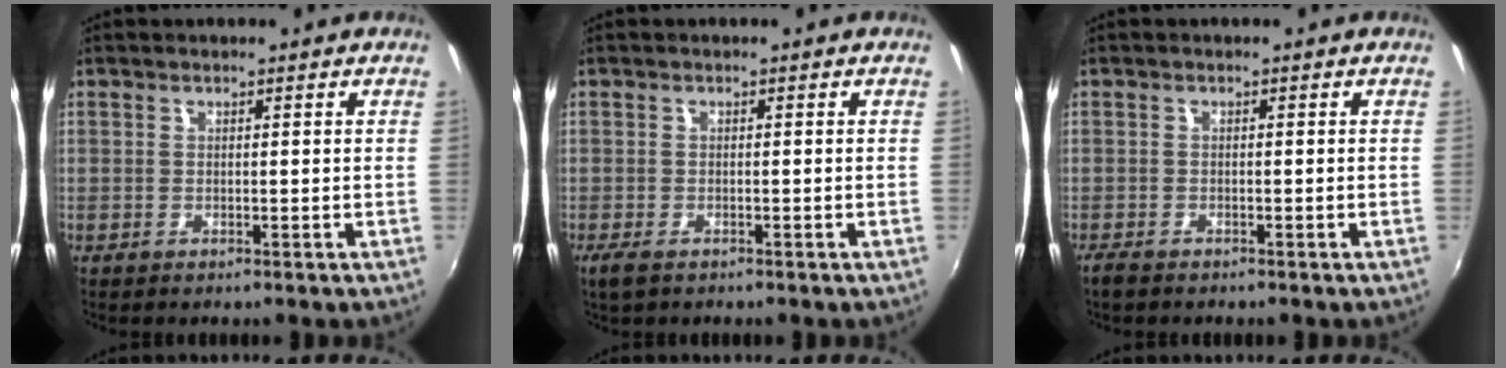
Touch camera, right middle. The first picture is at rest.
{"total": 2.7, "force": [-1.9, 1.1, 1.7], "torque": [-0.036, -0.010, -0.034]}
{"total": 2.0, "force": [-1.7, 0.6, 0.8], "torque": [-0.021, -0.007, -0.035]}